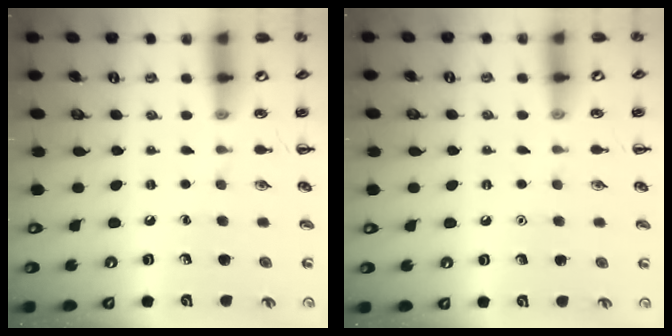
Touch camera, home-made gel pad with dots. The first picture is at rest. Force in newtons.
{"total": 1.6, "press": 1.5, "slide": 0.1}